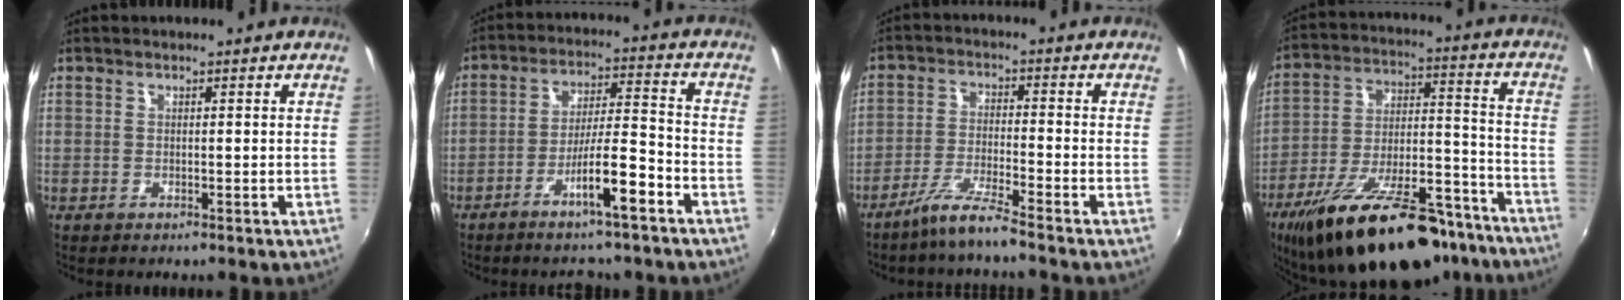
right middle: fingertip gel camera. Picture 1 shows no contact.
{"total": 9.3, "force": [-5.9, 1.0, 7.2], "torque": [-0.133, 0.000, -0.096]}
{"total": 6.2, "force": [-5.2, -0.5, 3.4], "torque": [-0.080, -0.004, -0.099]}
{"total": 29.3, "force": [-21.4, 10.8, 16.9], "torque": [-0.293, -0.012, -0.309]}